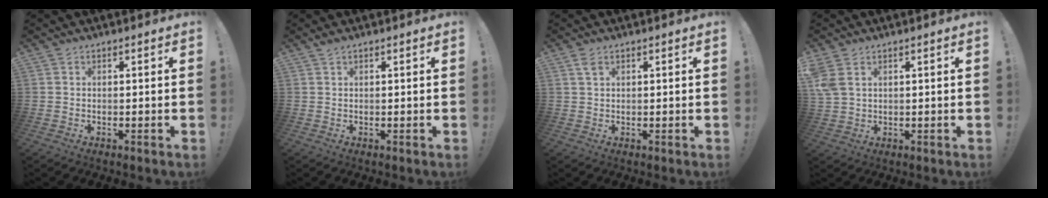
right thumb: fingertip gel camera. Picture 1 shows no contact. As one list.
[{"total": 0.9, "force": [0.8, 0.1, 0.4], "torque": [-0.001, -0.001, 0.013]}, {"total": 2.3, "force": [1.4, 1.1, 1.6], "torque": [-0.026, -0.002, 0.024]}, {"total": 5.2, "force": [2.5, 3.2, 3.2], "torque": [-0.064, -0.007, 0.052]}]